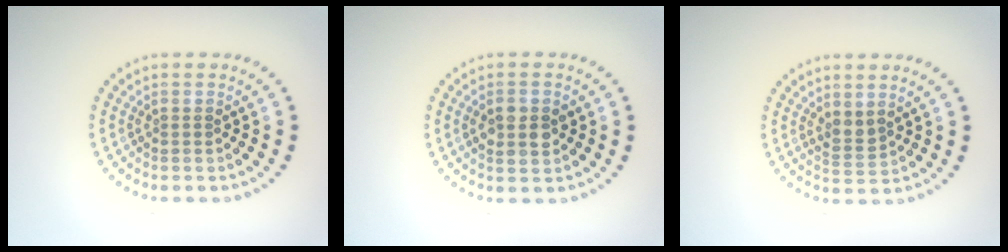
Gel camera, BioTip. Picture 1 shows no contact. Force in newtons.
{"total": 2.7, "press": 2.7, "slide": 0.1}
{"total": 1.5, "press": 1.3, "slide": 0.8}